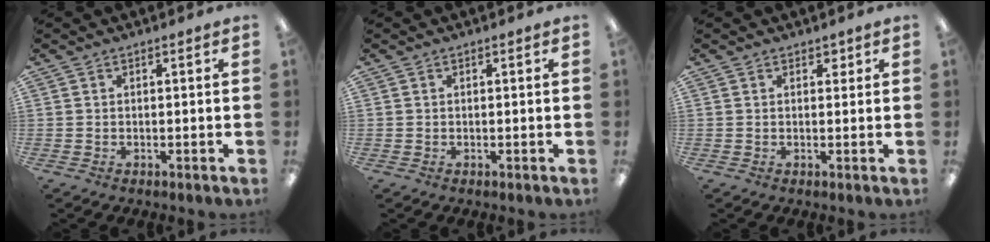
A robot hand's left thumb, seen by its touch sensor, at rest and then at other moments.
{"total": 0.0}
{"total": 1.7, "force": [1.3, 1.0, 0.5], "torque": [-0.002, -0.002, 0.021]}